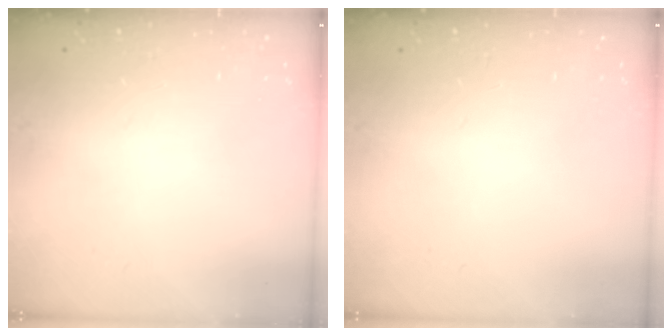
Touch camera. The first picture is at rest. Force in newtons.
{"total": 0.0}